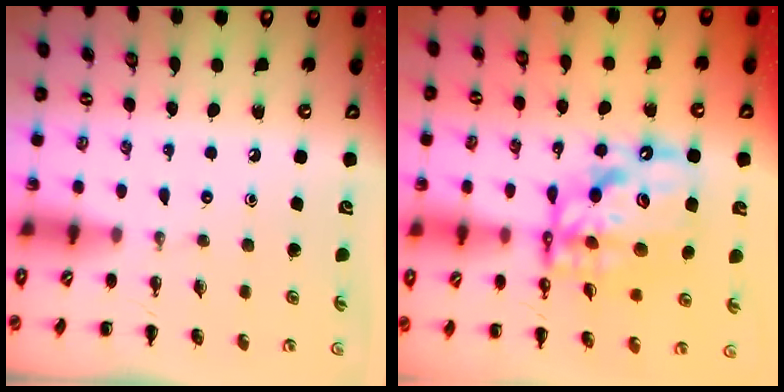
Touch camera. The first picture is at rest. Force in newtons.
{"total": 15.5, "press": 15.0, "slide": 3.9}